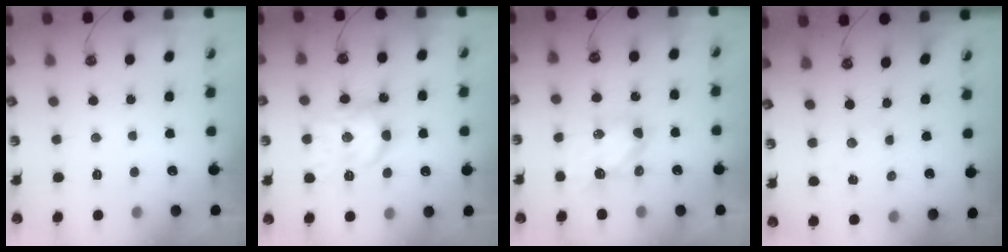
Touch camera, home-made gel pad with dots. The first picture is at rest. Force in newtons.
{"total": 13.0, "press": 13.0, "slide": 0.7}
{"total": 6.8, "press": 6.8, "slide": 0.5}
{"total": 1.8, "press": 1.8, "slide": 0.3}